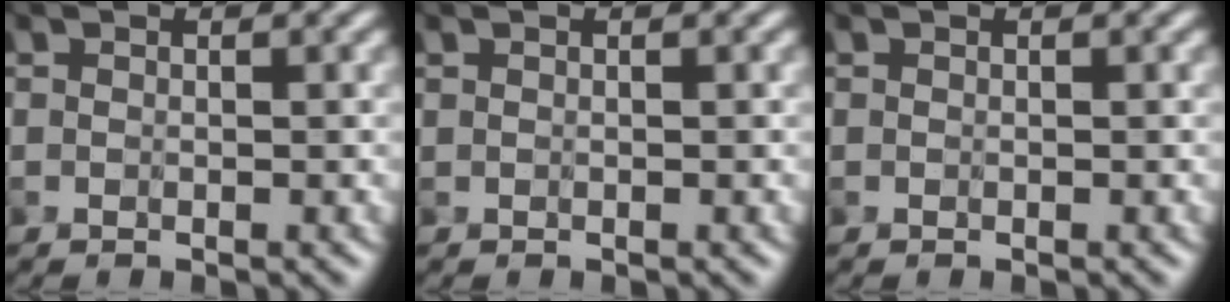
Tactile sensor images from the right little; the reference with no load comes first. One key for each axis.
{"total": 0.0}
{"total": 0.0}